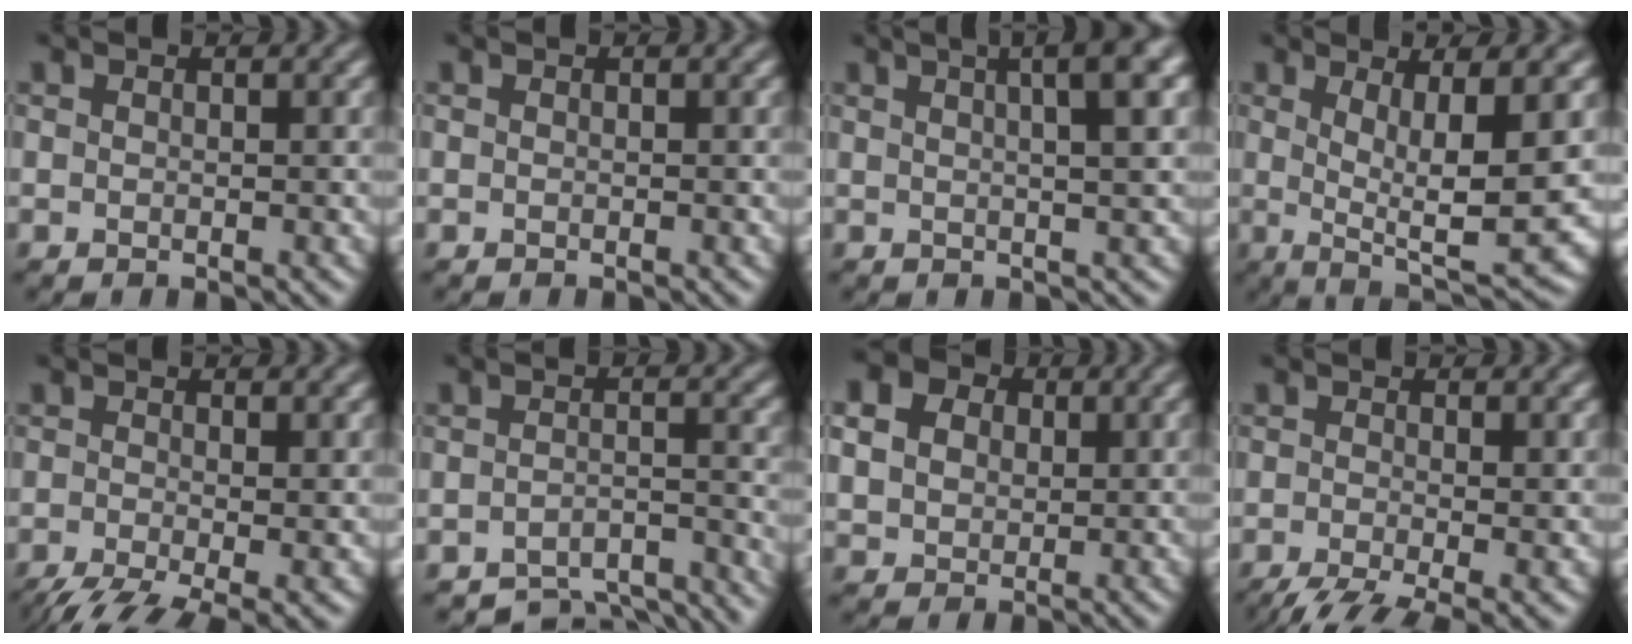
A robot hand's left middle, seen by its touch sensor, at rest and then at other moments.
{"total": 0.0}
{"total": 7.6, "force": [3.2, 2.3, 6.5], "torque": [-0.046, 0.037, 0.016]}
{"total": 7.3, "force": [0.7, 1.4, 7.2], "torque": [-0.117, 0.002, 0.020]}
{"total": 6.1, "force": [-3.6, 1.6, 4.7], "torque": [-0.078, -0.015, -0.058]}
{"total": 6.2, "force": [-6.0, 1.1, 1.3], "torque": [-0.023, -0.013, -0.075]}
{"total": 6.7, "force": [3.4, 5.1, 2.7], "torque": [-0.090, 0.032, 0.053]}
{"total": 5.5, "force": [-3.4, 1.3, 4.1], "torque": [-0.063, -0.011, -0.057]}